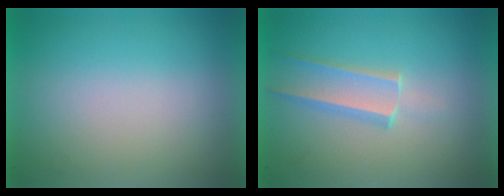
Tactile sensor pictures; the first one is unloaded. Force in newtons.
{"total": 2.0}